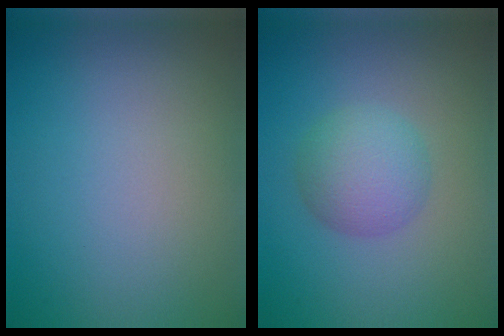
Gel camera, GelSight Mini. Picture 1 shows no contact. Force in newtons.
{"total": 3.9, "press": 3.9, "slide": 0.1}